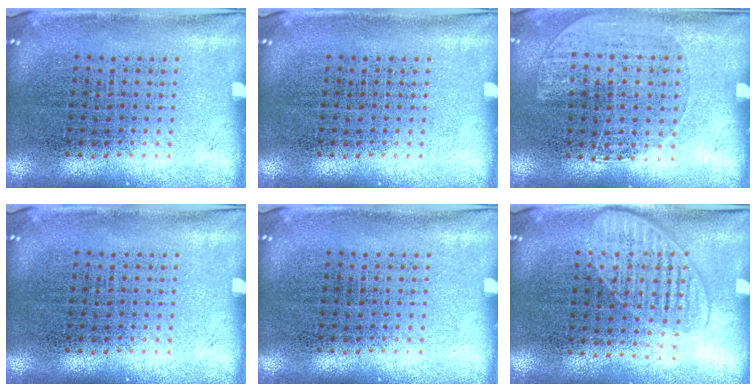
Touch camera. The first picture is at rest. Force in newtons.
{"total": 0.0}
{"total": 1.1, "press": 1.0, "slide": 0.5}
{"total": 0.0}
{"total": 0.0}
{"total": 1.4, "press": 1.3, "slide": 0.7}